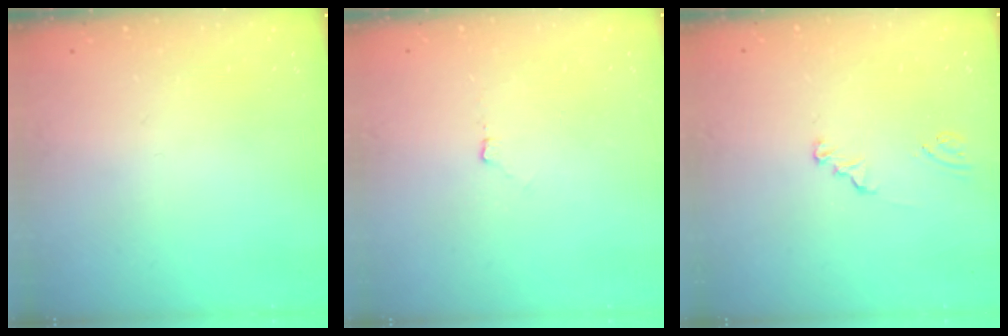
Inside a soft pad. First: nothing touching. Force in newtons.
{"total": 2.9, "press": 2.8, "slide": 0.4}
{"total": 1.4, "press": 1.4, "slide": 0.1}